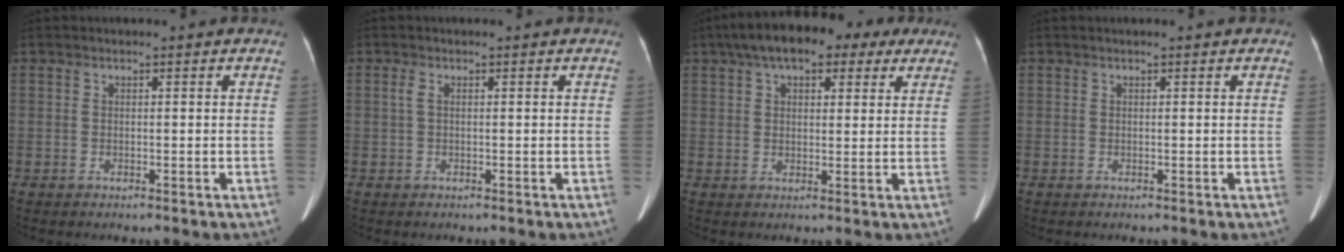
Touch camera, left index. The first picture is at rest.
{"total": 0.9, "force": [0.3, 0.3, 0.8], "torque": [-0.023, 0.000, 0.003]}
{"total": 13.6, "force": [8.9, 5.7, 8.6], "torque": [-0.135, 0.058, 0.135]}
{"total": 0.8, "force": [0.7, 0.1, 0.5], "torque": [-0.004, 0.015, 0.008]}